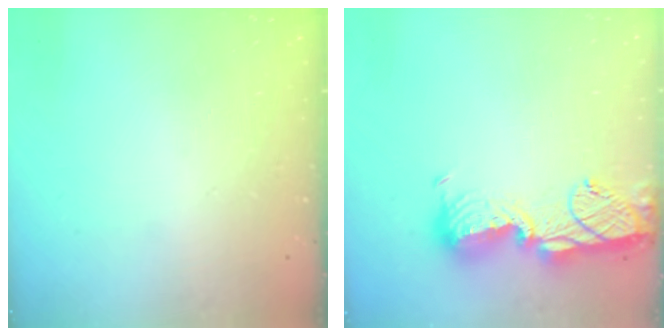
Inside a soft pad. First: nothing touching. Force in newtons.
{"total": 14.0, "press": 13.9, "slide": 1.0}